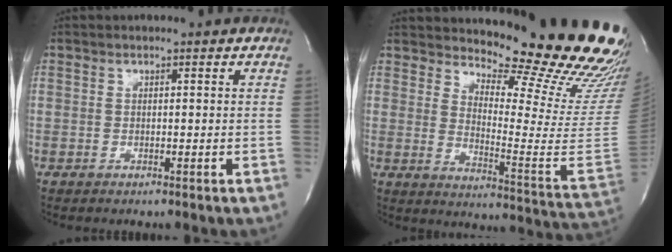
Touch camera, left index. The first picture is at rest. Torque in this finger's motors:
{"motor_torque": [0.18, -0.20, 0.52, 0.10]}